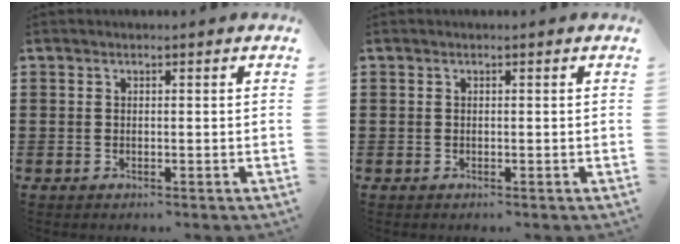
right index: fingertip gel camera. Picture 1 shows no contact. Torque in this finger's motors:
{"motor_torque": [-0.54, 0.88, 0.02, 0.01]}